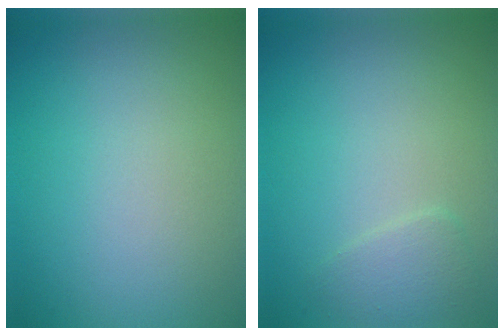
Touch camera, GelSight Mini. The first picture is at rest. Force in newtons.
{"total": 1.5, "press": 1.5, "slide": 0.1}